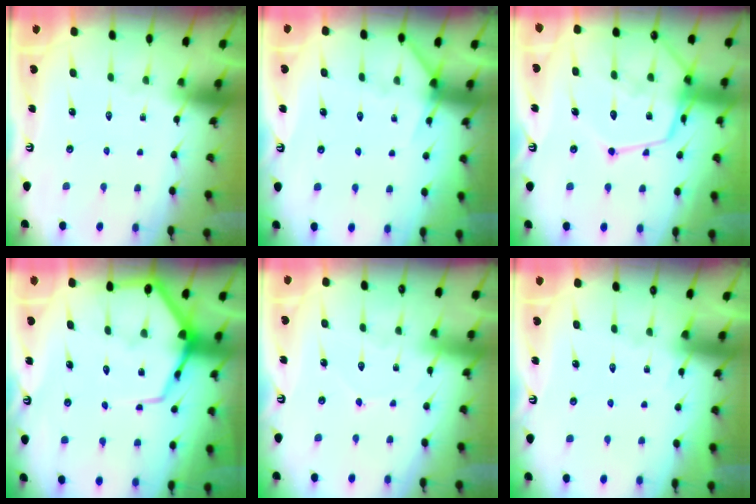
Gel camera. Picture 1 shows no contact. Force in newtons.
{"total": 6.1, "press": 6.1, "slide": 0.8}
{"total": 16.7, "press": 16.7, "slide": 1.7}
{"total": 9.6, "press": 9.6, "slide": 1.0}
{"total": 5.5, "press": 5.5, "slide": 0.3}
{"total": 5.1, "press": 5.0, "slide": 0.7}